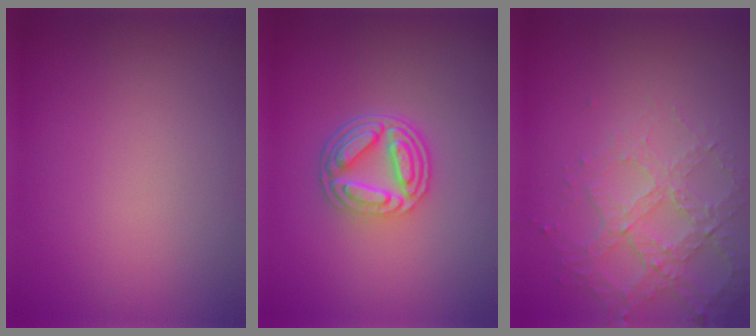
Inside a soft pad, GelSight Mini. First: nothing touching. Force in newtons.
{"total": 5.0, "press": 3.5, "slide": 3.5}
{"total": 4.3, "press": 3.2, "slide": 2.9}